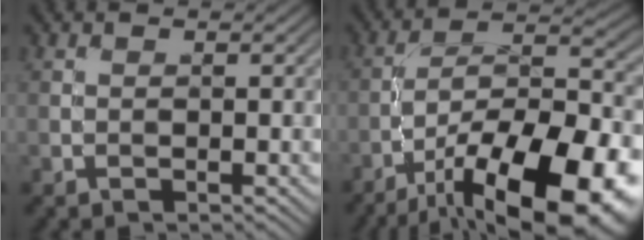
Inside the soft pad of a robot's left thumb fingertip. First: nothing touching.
{"total": 19.1, "force": [-11.4, 6.7, 13.9], "torque": [-0.209, -0.025, -0.180]}